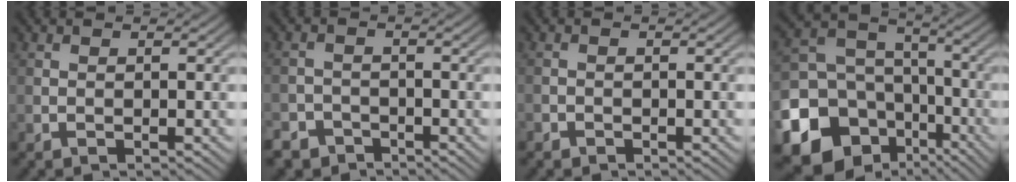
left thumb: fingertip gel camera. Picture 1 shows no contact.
{"total": 4.2, "force": [-3.3, 2.6, 0.6], "torque": [0.002, -0.001, -0.060]}
{"total": 1.0, "force": [-0.8, 0.6, 0.1], "torque": [0.000, -0.002, -0.017]}
{"total": 17.5, "force": [-7.6, 14.3, 6.7], "torque": [-0.193, -0.054, -0.130]}